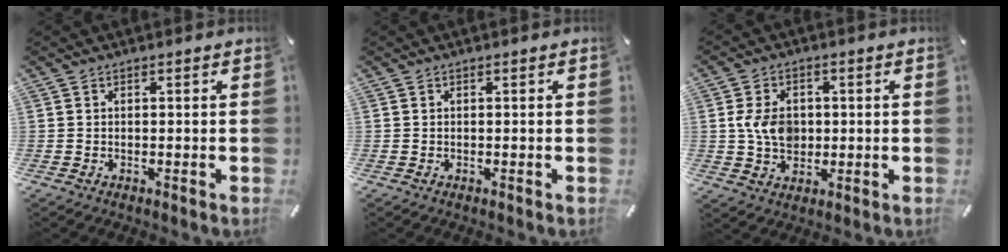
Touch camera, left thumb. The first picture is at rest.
{"total": 0.0}
{"total": 7.4, "force": [0.2, 5.9, 4.4], "torque": [-0.092, 0.001, -0.001]}